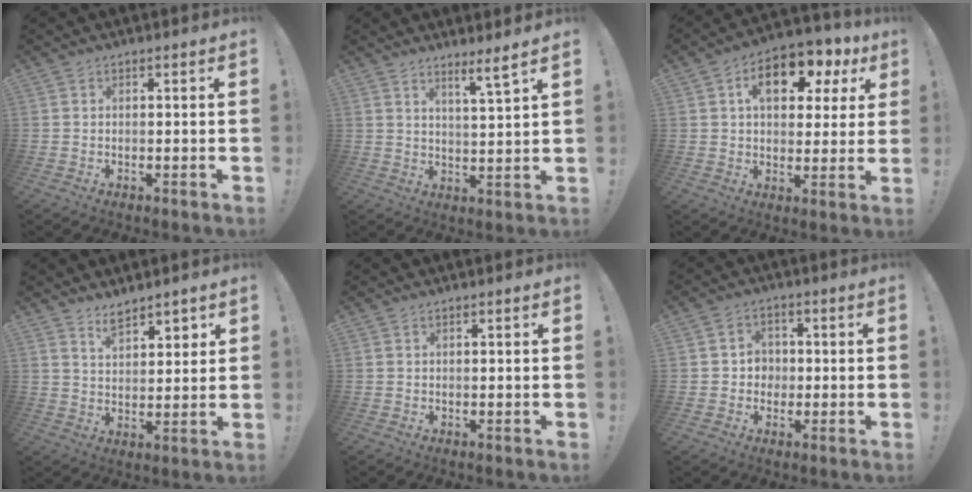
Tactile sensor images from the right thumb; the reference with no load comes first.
{"total": 6.0, "force": [4.6, -0.6, 3.8], "torque": [-0.051, -0.038, 0.070]}
{"total": 13.6, "force": [5.4, 8.0, 9.6], "torque": [-0.137, -0.015, 0.092]}
{"total": 6.7, "force": [5.6, 3.1, 2.0], "torque": [-0.026, -0.040, 0.102]}
{"total": 0.6, "force": [0.4, -0.2, 0.4], "torque": [-0.009, 0.001, 0.006]}
{"total": 4.9, "force": [-0.1, 4.7, 1.5], "torque": [-0.023, 0.002, 0.000]}